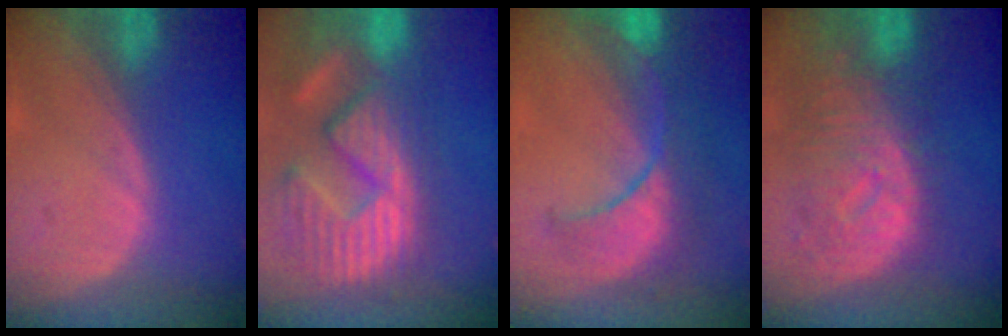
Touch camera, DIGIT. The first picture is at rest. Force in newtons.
{"total": 15.0, "press": 12.4, "slide": 8.5}
{"total": 8.7, "press": 8.6, "slide": 1.5}
{"total": 11.0, "press": 9.8, "slide": 5.0}